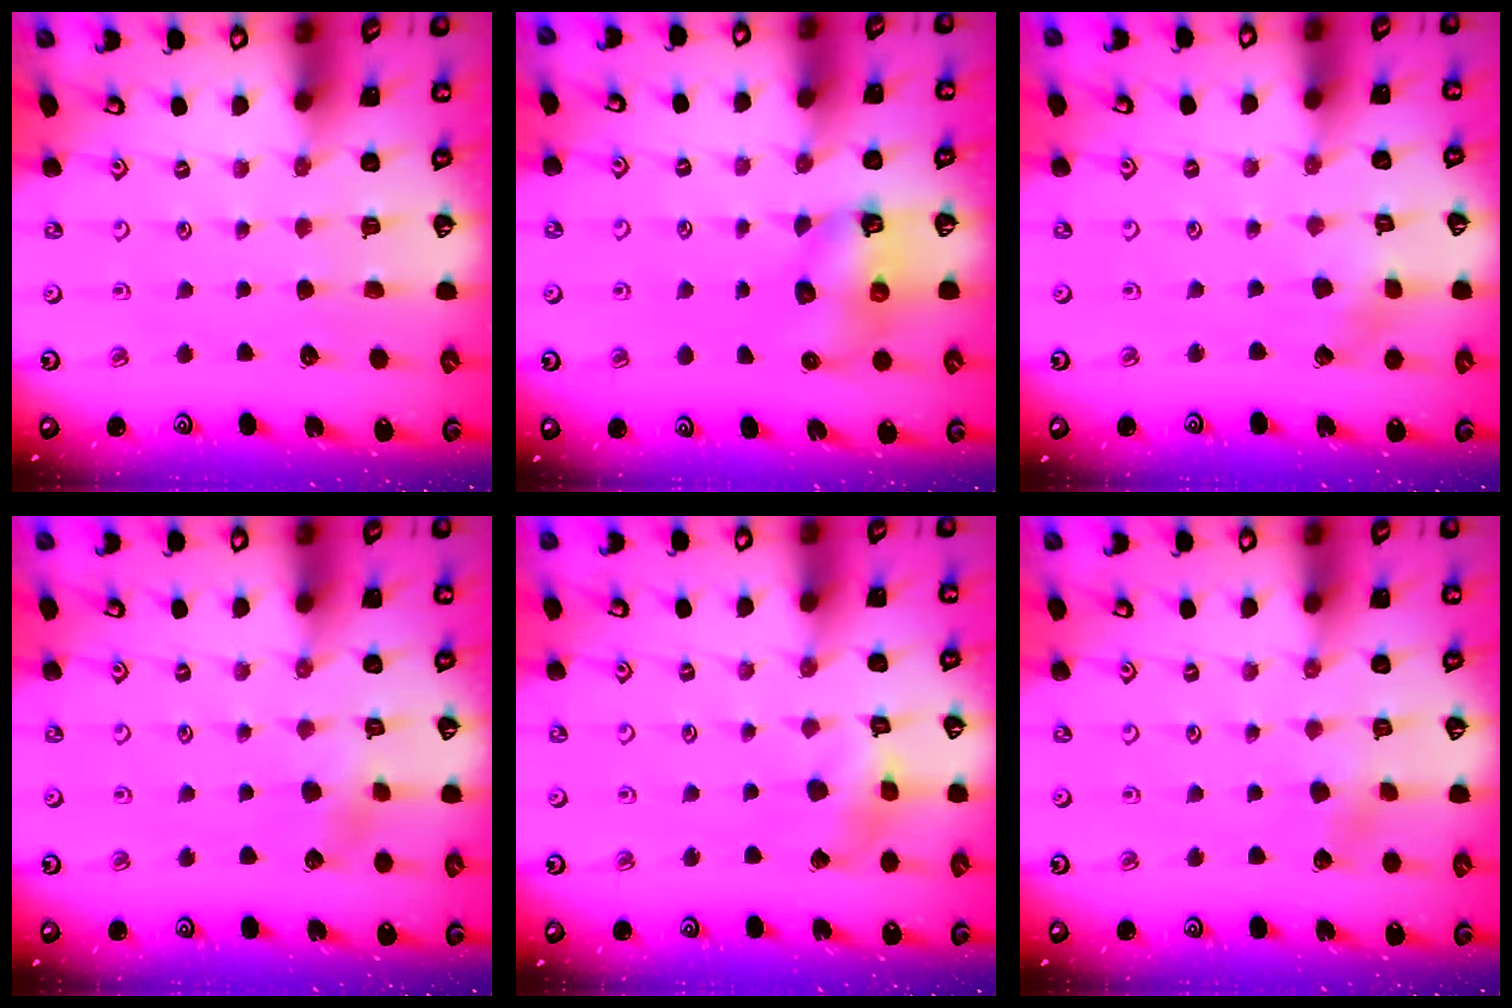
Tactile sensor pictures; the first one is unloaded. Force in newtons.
{"total": 7.1, "press": 7.1, "slide": 0.5}
{"total": 3.1, "press": 3.0, "slide": 0.7}
{"total": 4.6, "press": 4.6, "slide": 0.4}
{"total": 5.8, "press": 5.8, "slide": 0.5}
{"total": 1.8, "press": 1.8, "slide": 0.2}